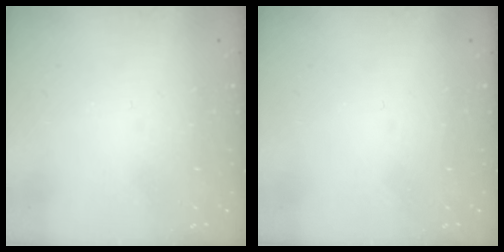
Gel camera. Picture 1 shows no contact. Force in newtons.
{"total": 0.0}